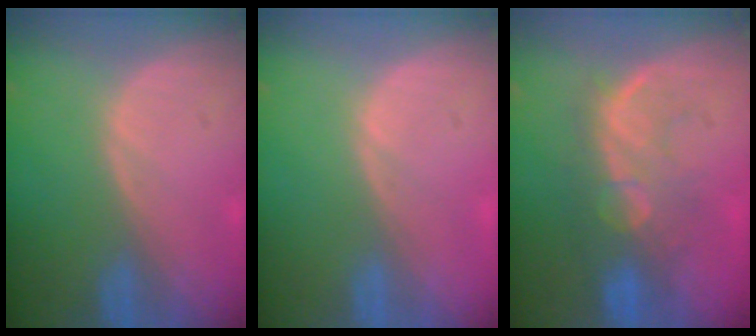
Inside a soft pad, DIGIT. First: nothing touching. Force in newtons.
{"total": 0.0}
{"total": 8.4, "press": 8.1, "slide": 2.2}